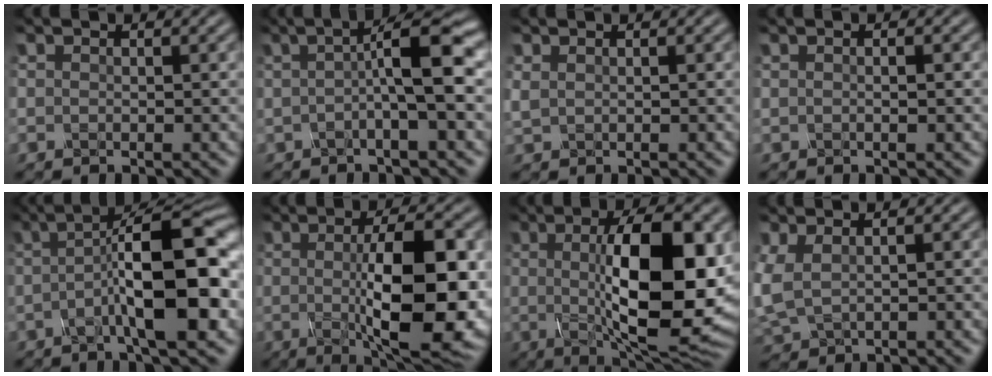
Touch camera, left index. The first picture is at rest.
{"total": 5.8, "force": [0.3, 1.0, 5.7], "torque": [-0.087, 0.013, -0.003]}
{"total": 0.9, "force": [0.5, 0.4, 0.5], "torque": [-0.017, 0.001, 0.014]}
{"total": 1.0, "force": [0.1, 0.3, 1.0], "torque": [-0.012, -0.006, 0.002]}
{"total": 11.1, "force": [-1.0, 2.7, 10.7], "torque": [-0.143, 0.017, -0.025]}
{"total": 12.4, "force": [-0.4, 3.6, 11.8], "torque": [-0.168, -0.010, -0.003]}
{"total": 13.6, "force": [0.4, 4.3, 12.9], "torque": [-0.176, -0.003, 0.003]}
{"total": 3.7, "force": [0.7, 2.2, 2.9], "torque": [-0.087, 0.001, 0.020]}